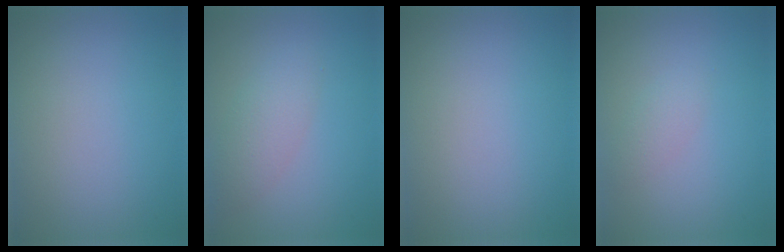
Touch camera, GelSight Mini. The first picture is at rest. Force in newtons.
{"total": 2.6, "press": 2.6, "slide": 0.1}
{"total": 0.0}
{"total": 1.2, "press": 1.2, "slide": 0.1}